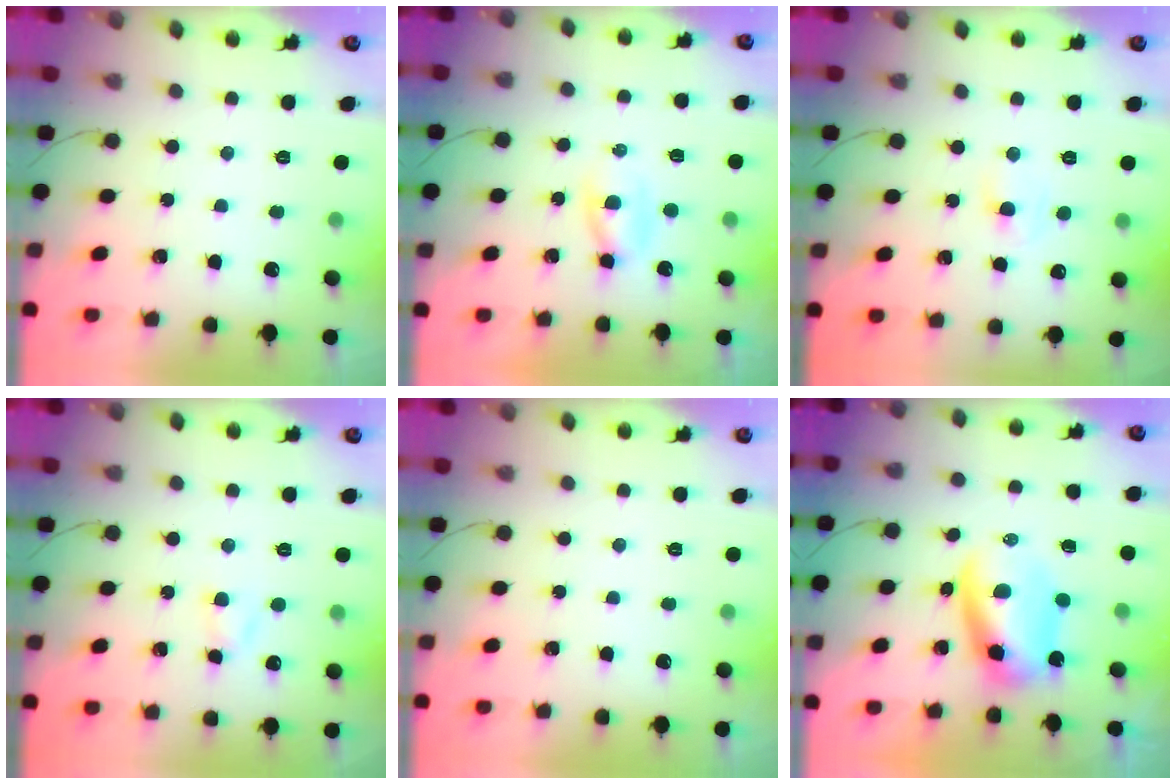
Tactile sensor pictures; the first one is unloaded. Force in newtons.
{"total": 2.8, "press": 2.5, "slide": 1.1}
{"total": 3.4, "press": 3.2, "slide": 1.1}
{"total": 2.7, "press": 2.5, "slide": 1.2}
{"total": 0.0}
{"total": 6.2, "press": 6.0, "slide": 1.6}